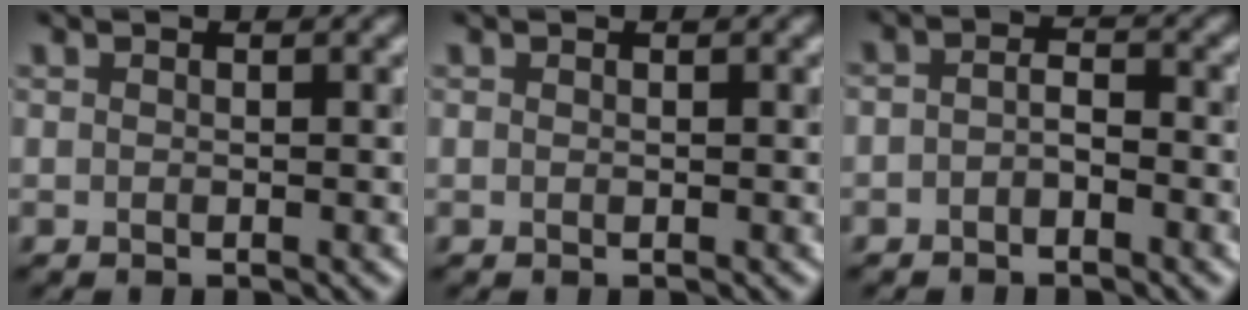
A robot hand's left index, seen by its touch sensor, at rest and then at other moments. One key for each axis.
{"total": 0.0}
{"total": 1.6, "fx": -1.5, "fy": -0.2, "fz": 0.5, "tx": -0.025, "ty": 0.000, "tz": -0.011}